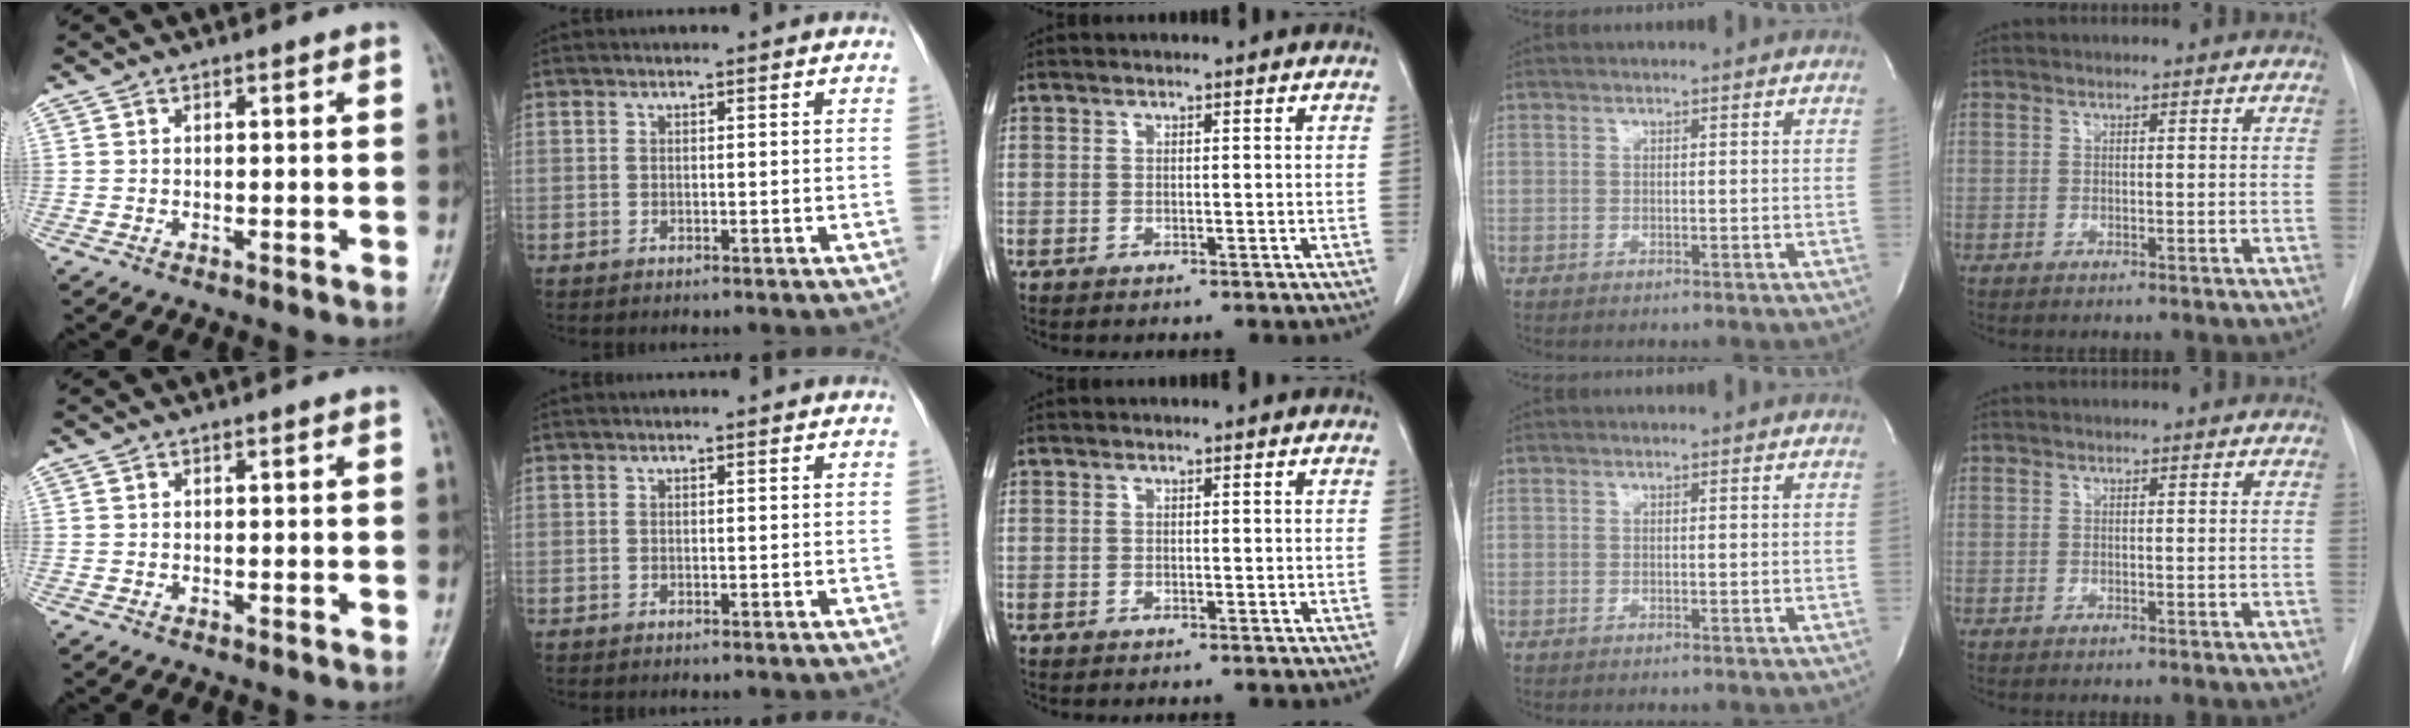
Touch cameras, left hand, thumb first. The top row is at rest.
{}